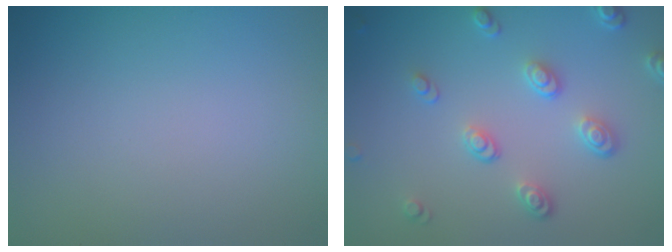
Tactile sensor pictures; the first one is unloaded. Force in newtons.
{"total": 3.6, "press": 2.8, "slide": 2.3}